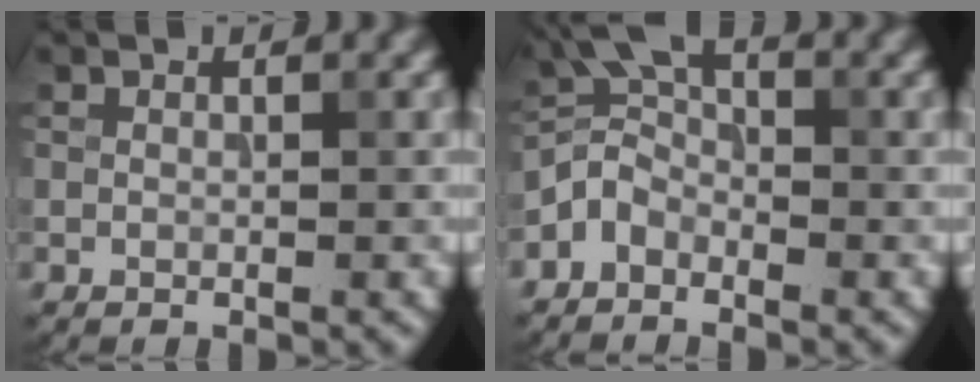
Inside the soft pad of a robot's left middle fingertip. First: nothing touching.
{"total": 2.9, "force": [-1.9, 1.7, 1.3], "torque": [-0.026, 0.011, -0.051]}